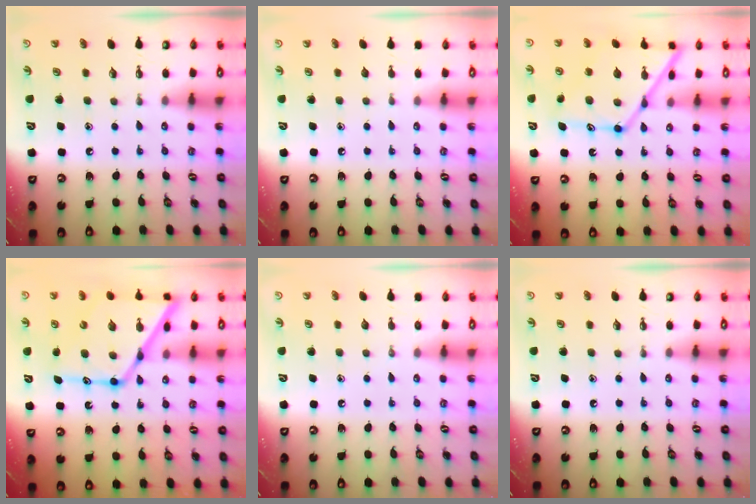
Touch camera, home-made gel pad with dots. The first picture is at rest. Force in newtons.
{"total": 0.0}
{"total": 16.3, "press": 16.3, "slide": 1.3}
{"total": 20.1, "press": 20.0, "slide": 1.9}
{"total": 0.0}
{"total": 0.0}